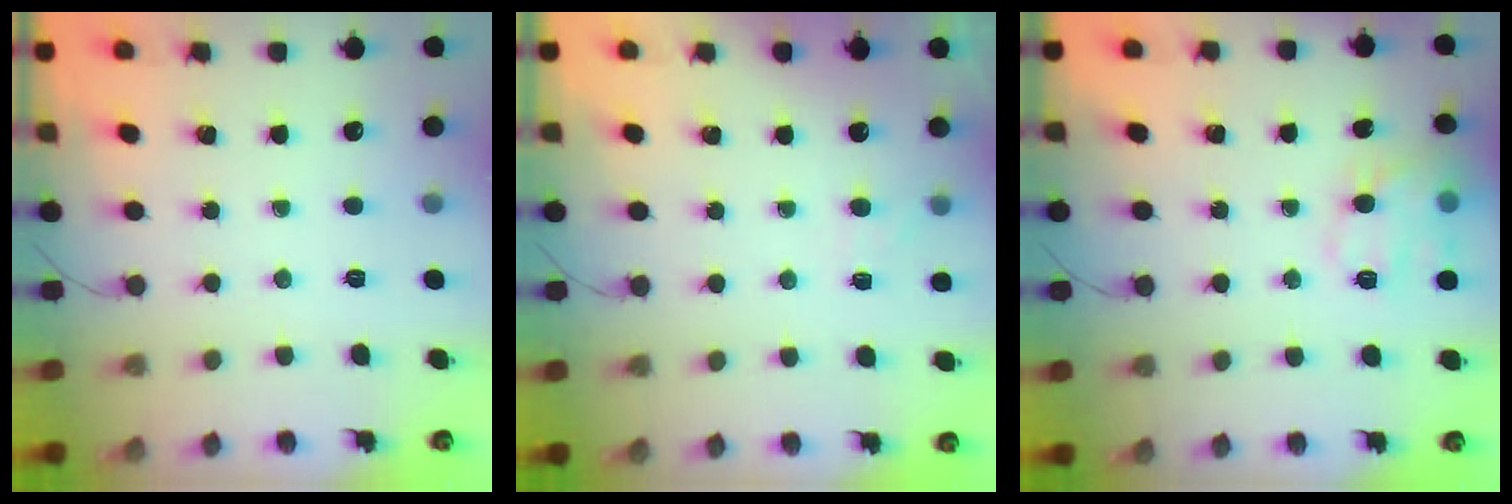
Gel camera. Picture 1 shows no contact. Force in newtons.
{"total": 4.8, "press": 4.6, "slide": 1.2}
{"total": 12.8, "press": 12.8, "slide": 0.8}